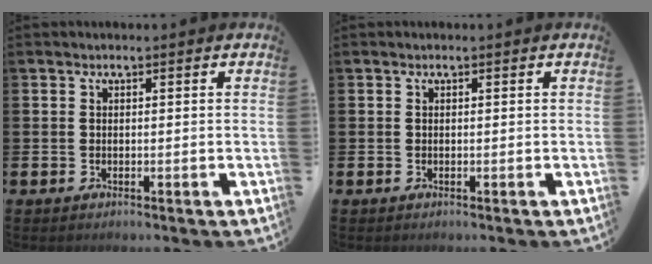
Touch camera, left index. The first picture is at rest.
{"total": 0.0}